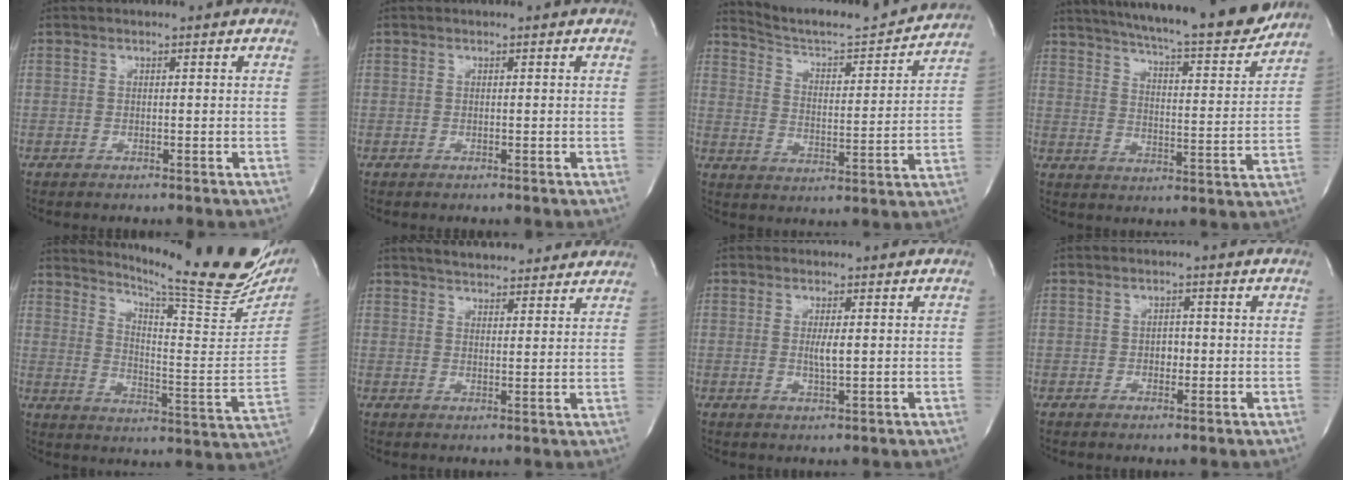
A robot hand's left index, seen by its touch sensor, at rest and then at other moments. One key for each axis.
{"total": 0.0}
{"total": 16.7, "fx": 16.0, "fy": 1.0, "fz": 4.3, "tx": -0.074, "ty": -0.027, "tz": 0.229}
{"total": 22.5, "fx": 20.1, "fy": 1.8, "fz": 9.9, "tx": -0.163, "ty": -0.038, "tz": 0.271}
{"total": 23.6, "fx": 20.0, "fy": 1.6, "fz": 12.5, "tx": -0.192, "ty": -0.079, "tz": 0.259}
{"total": 12.8, "fx": 11.4, "fy": 3.2, "fz": 4.7, "tx": -0.056, "ty": 0.023, "tz": 0.149}
{"total": 2.2, "fx": 0.3, "fy": 0.2, "fz": 2.1, "tx": -0.046, "ty": -0.003, "tz": 0.005}
{"total": 1.5, "fx": -0.2, "fy": 1.1, "fz": 1.1, "tx": -0.015, "ty": 0.003, "tz": -0.003}